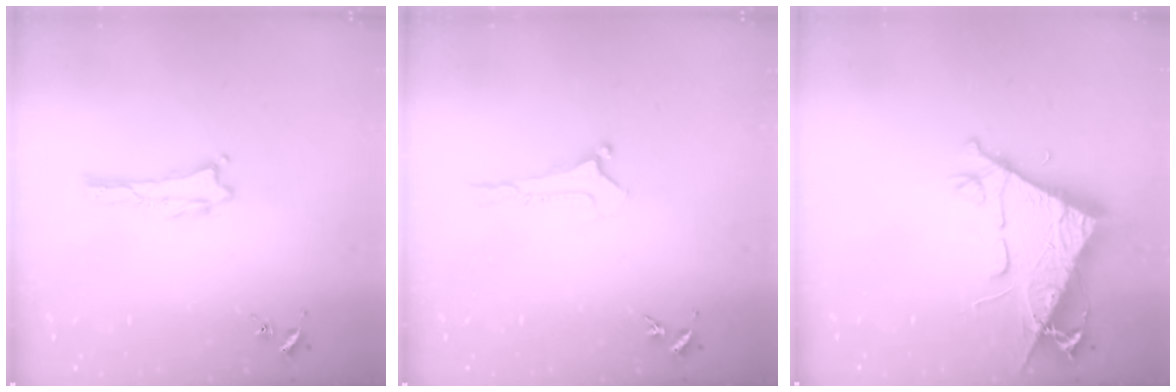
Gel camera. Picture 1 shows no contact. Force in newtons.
{"total": 0.0}
{"total": 9.7, "press": 9.6, "slide": 1.4}